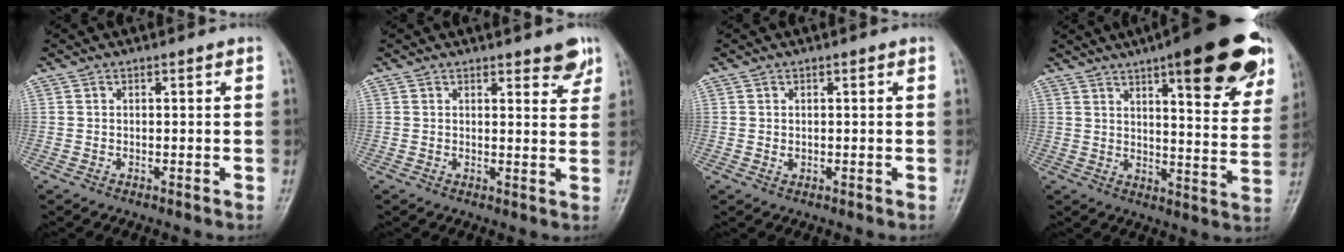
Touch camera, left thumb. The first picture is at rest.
{"total": 4.1, "force": [3.1, 1.4, 2.3], "torque": [-0.007, -0.020, 0.037]}
{"total": 0.8, "force": [0.3, 0.5, 0.5], "torque": [-0.007, -0.002, 0.006]}
{"total": 22.6, "force": [12.8, 6.1, 17.6], "torque": [-0.204, -0.042, 0.170]}